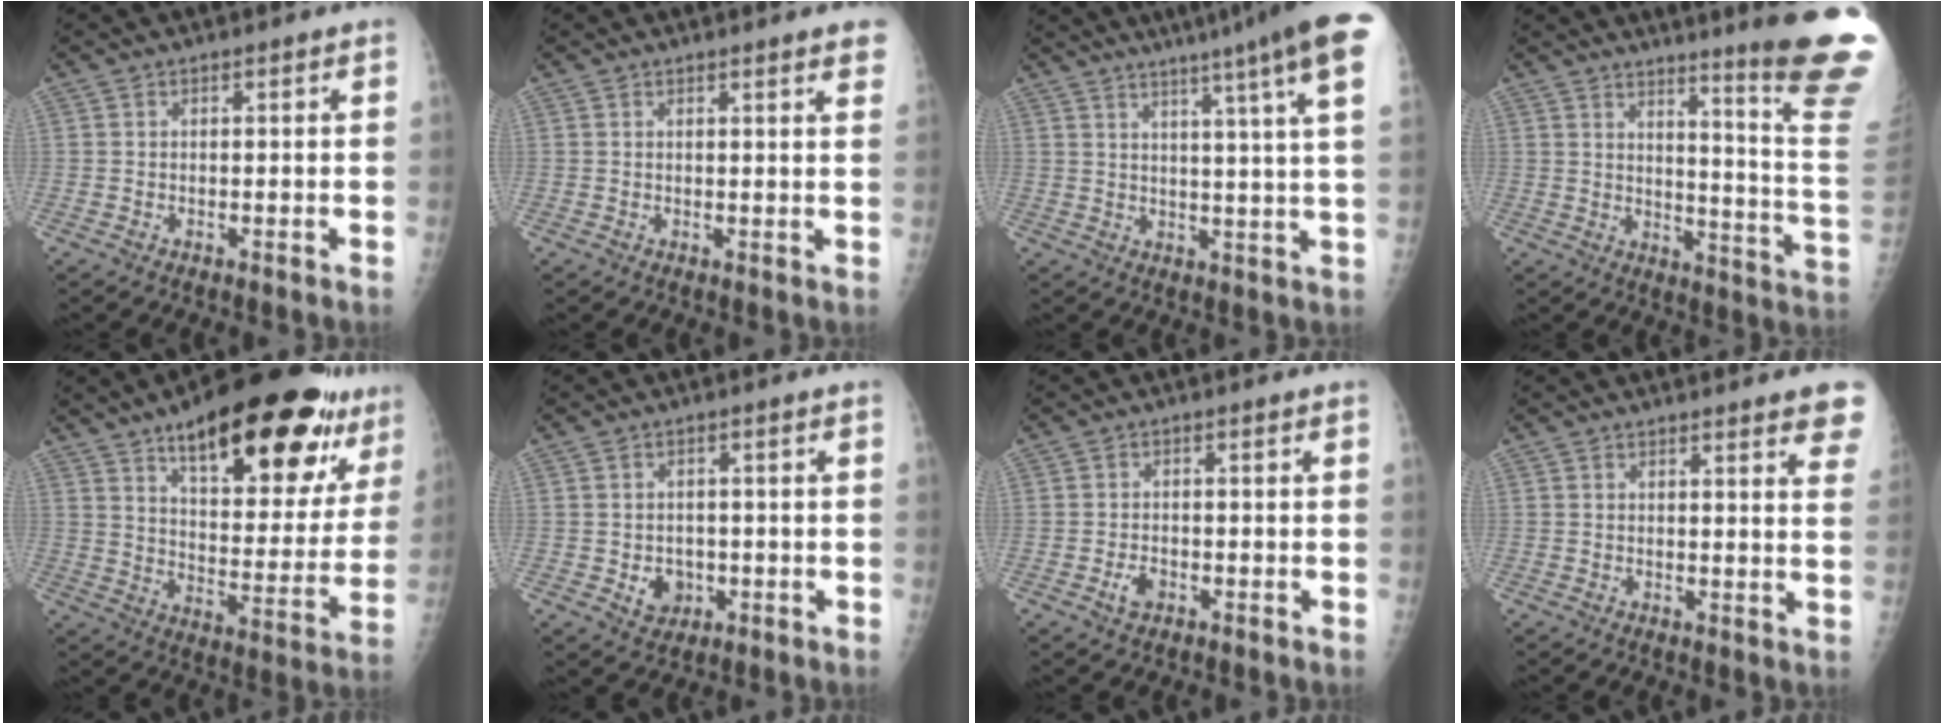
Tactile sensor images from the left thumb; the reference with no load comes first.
{"total": 4.5, "force": [3.6, 0.5, 2.5], "torque": [-0.020, -0.008, 0.030]}
{"total": 18.0, "force": [11.9, -0.1, 13.5], "torque": [-0.181, -0.037, 0.137]}
{"total": 20.7, "force": [15.6, -0.6, 13.5], "torque": [-0.153, -0.150, 0.194]}
{"total": 28.4, "force": [17.6, 9.8, 20.0], "torque": [-0.247, -0.058, 0.259]}
{"total": 4.4, "force": [-0.9, 3.7, 2.1], "torque": [-0.012, 0.004, -0.004]}
{"total": 2.5, "force": [-1.1, 1.6, 1.5], "torque": [-0.026, 0.003, -0.019]}
{"total": 8.5, "force": [6.5, 1.5, 5.2], "torque": [-0.040, -0.022, 0.064]}